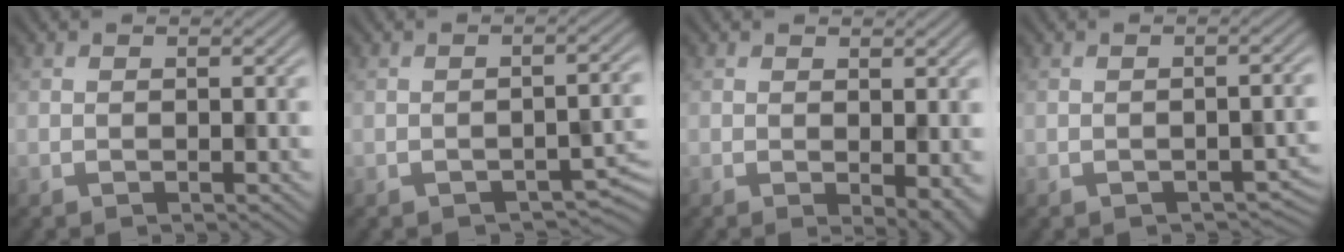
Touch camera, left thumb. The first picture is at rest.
{"total": 3.4, "force": [-2.1, 1.4, 2.3], "torque": [-0.033, -0.004, -0.024]}
{"total": 3.5, "force": [-0.4, 1.7, 3.0], "torque": [-0.038, -0.008, -0.002]}
{"total": 2.7, "force": [-1.5, 1.3, 1.8], "torque": [-0.025, -0.007, -0.014]}